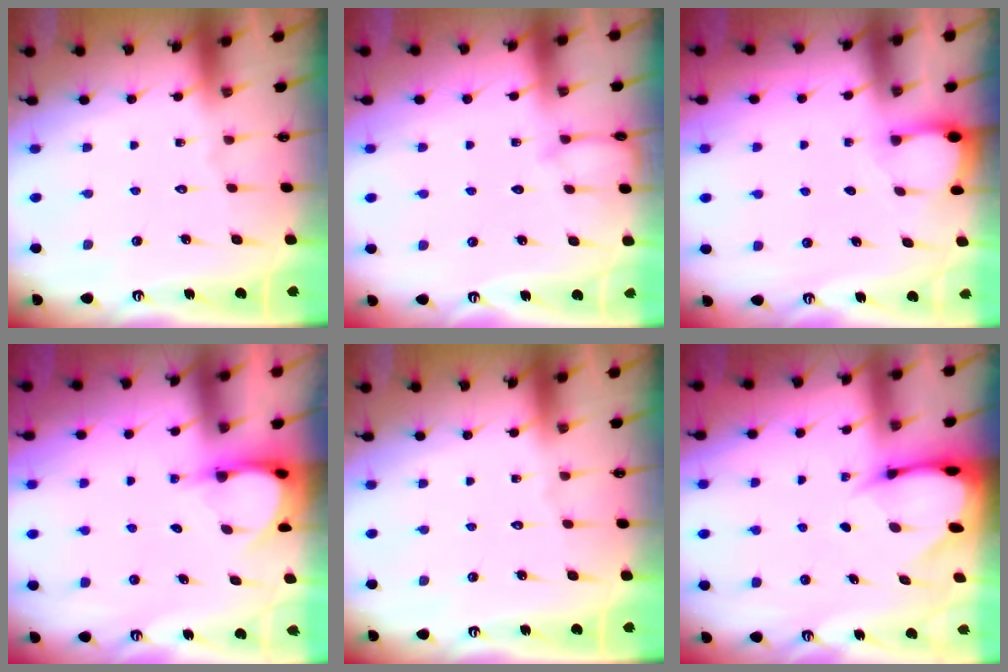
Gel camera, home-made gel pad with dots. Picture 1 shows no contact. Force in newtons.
{"total": 3.3, "press": 3.3, "slide": 0.3}
{"total": 2.1, "press": 2.1, "slide": 0.3}
{"total": 3.9, "press": 3.9, "slide": 0.2}
{"total": 0.0}
{"total": 4.1, "press": 4.0, "slide": 0.4}